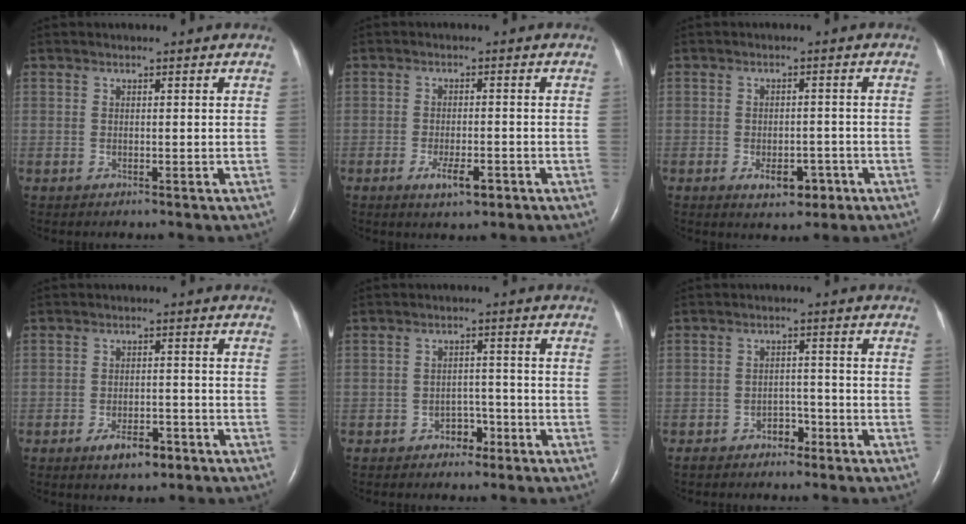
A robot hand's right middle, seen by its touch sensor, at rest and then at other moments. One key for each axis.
{"total": 4.1, "fx": -2.2, "fy": 1.1, "fz": 3.3, "tx": -0.059, "ty": -0.002, "tz": -0.033}
{"total": 4.7, "fx": -2.4, "fy": 2.5, "fz": 3.1, "tx": -0.039, "ty": 0.004, "tz": -0.028}
{"total": 4.5, "fx": -2.8, "fy": 1.8, "fz": 3.0, "tx": -0.048, "ty": 0.002, "tz": -0.042}
{"total": 3.0, "fx": -1.9, "fy": 1.9, "fz": 1.3, "tx": -0.014, "ty": 0.008, "tz": -0.025}
{"total": 2.9, "fx": -2.1, "fy": 1.6, "fz": 1.1, "tx": -0.016, "ty": 0.006, "tz": -0.031}